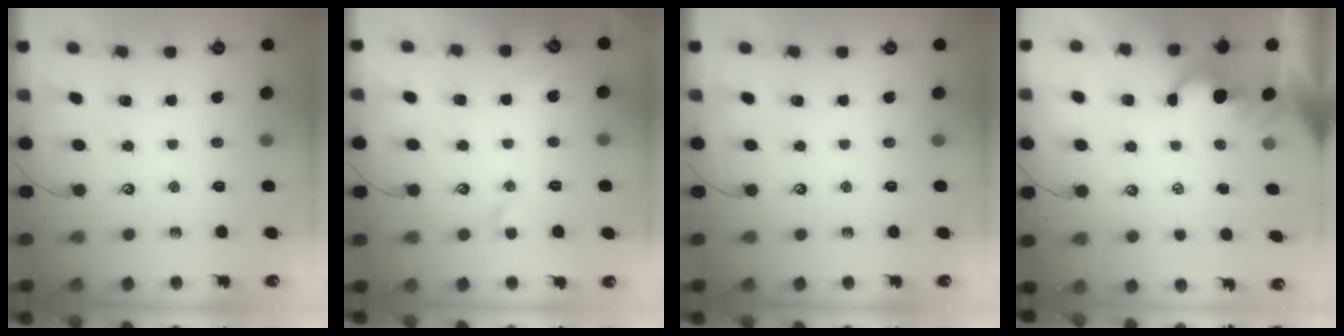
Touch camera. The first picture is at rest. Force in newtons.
{"total": 1.7, "press": 1.6, "slide": 0.5}
{"total": 0.0}
{"total": 0.9, "press": 0.6, "slide": 0.7}